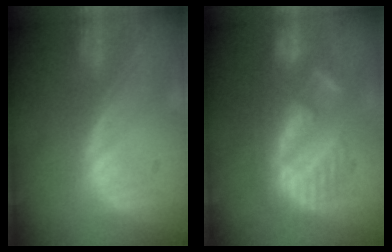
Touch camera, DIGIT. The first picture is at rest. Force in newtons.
{"total": 8.6, "press": 8.5, "slide": 1.4}